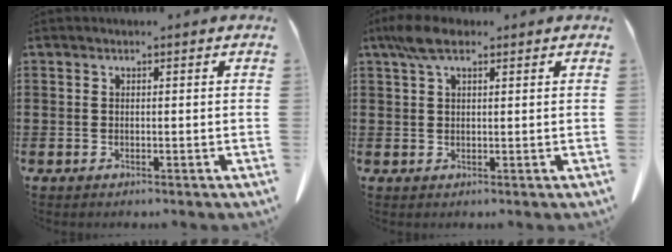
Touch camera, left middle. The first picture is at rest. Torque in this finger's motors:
{"motor_torque": [1.09, 0.44, 0.32, 0.10]}